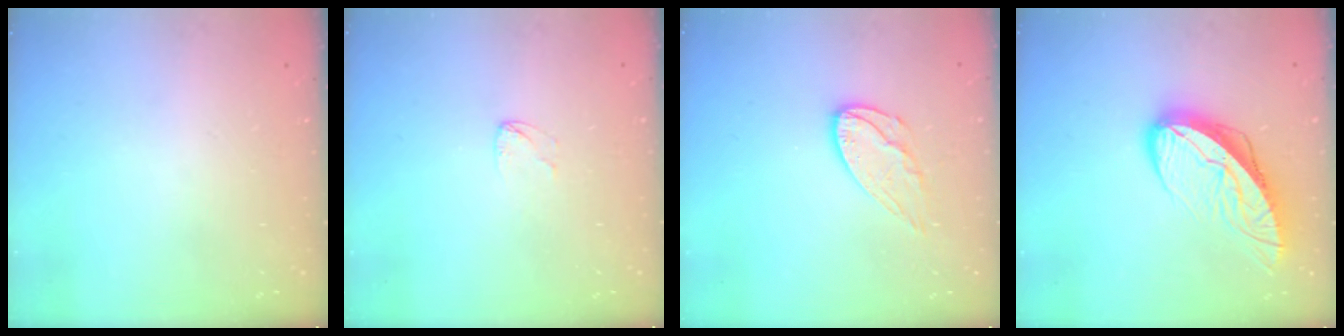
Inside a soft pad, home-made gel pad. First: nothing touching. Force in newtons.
{"total": 2.5, "press": 2.5, "slide": 0.2}
{"total": 9.4, "press": 9.4, "slide": 0.2}
{"total": 11.5, "press": 11.4, "slide": 1.5}